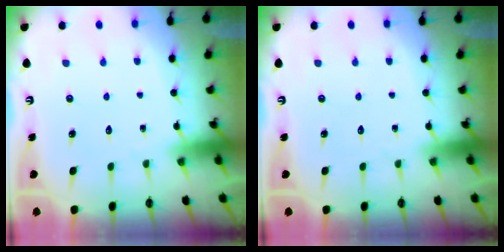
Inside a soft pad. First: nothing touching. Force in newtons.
{"total": 0.0}